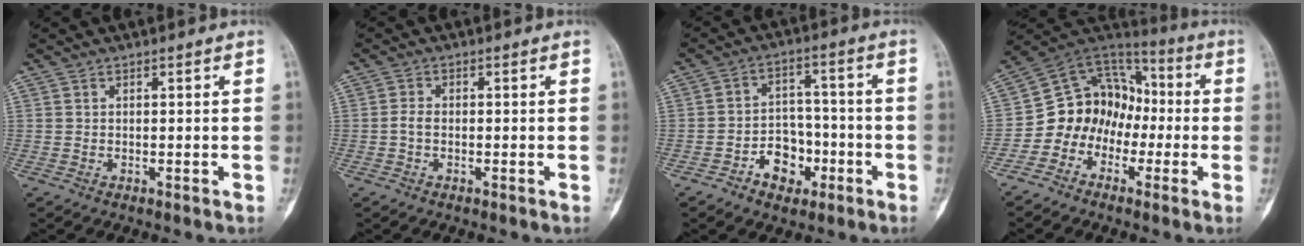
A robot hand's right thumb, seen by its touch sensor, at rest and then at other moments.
{"total": 1.9, "force": [-0.3, 1.0, 1.6], "torque": [-0.031, 0.002, -0.009]}
{"total": 8.3, "force": [-3.8, 6.2, 4.1], "torque": [-0.021, 0.042, -0.062]}
{"total": 12.6, "force": [-4.0, 10.8, 5.0], "torque": [-0.037, 0.085, -0.086]}